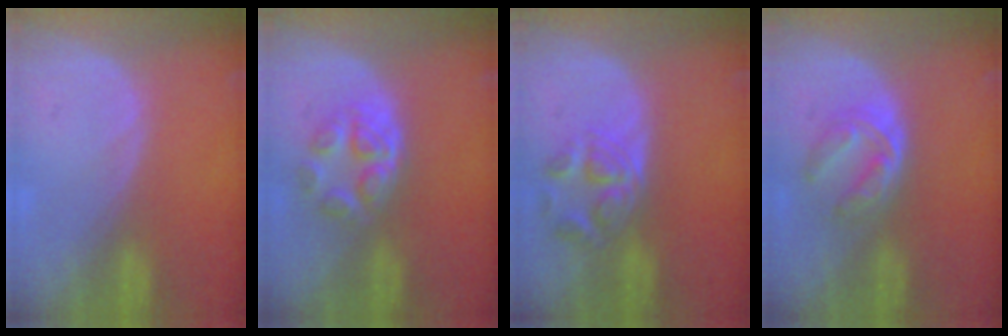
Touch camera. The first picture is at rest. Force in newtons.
{"total": 6.2, "press": 5.2, "slide": 3.3}
{"total": 5.7, "press": 5.1, "slide": 2.4}
{"total": 6.0, "press": 5.0, "slide": 3.3}